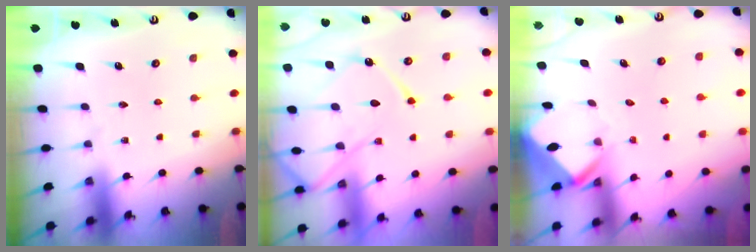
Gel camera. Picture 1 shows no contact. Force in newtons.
{"total": 14.0, "press": 14.0, "slide": 0.6}
{"total": 2.8, "press": 2.8, "slide": 0.2}